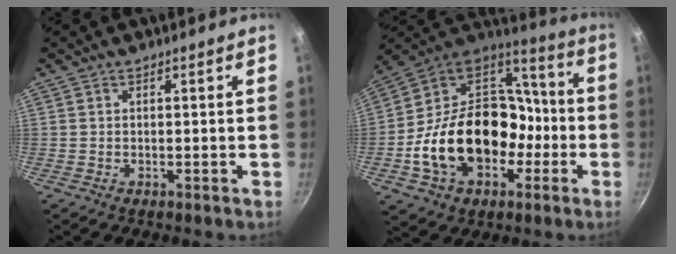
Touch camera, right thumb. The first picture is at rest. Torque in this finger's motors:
{"motor_torque": [1.56, 3.44, 2.13, -0.64, 0.28]}